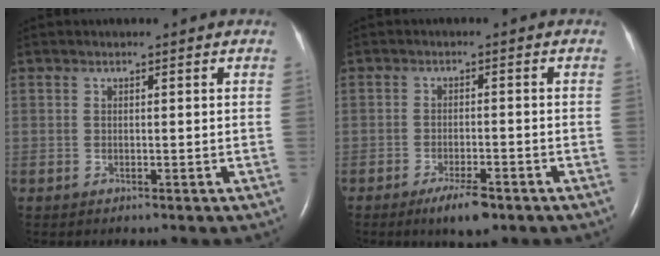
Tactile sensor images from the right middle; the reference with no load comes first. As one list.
[{"total": 4.7, "force": [-3.2, 1.1, 3.3], "torque": [-0.065, -0.007, -0.049]}]